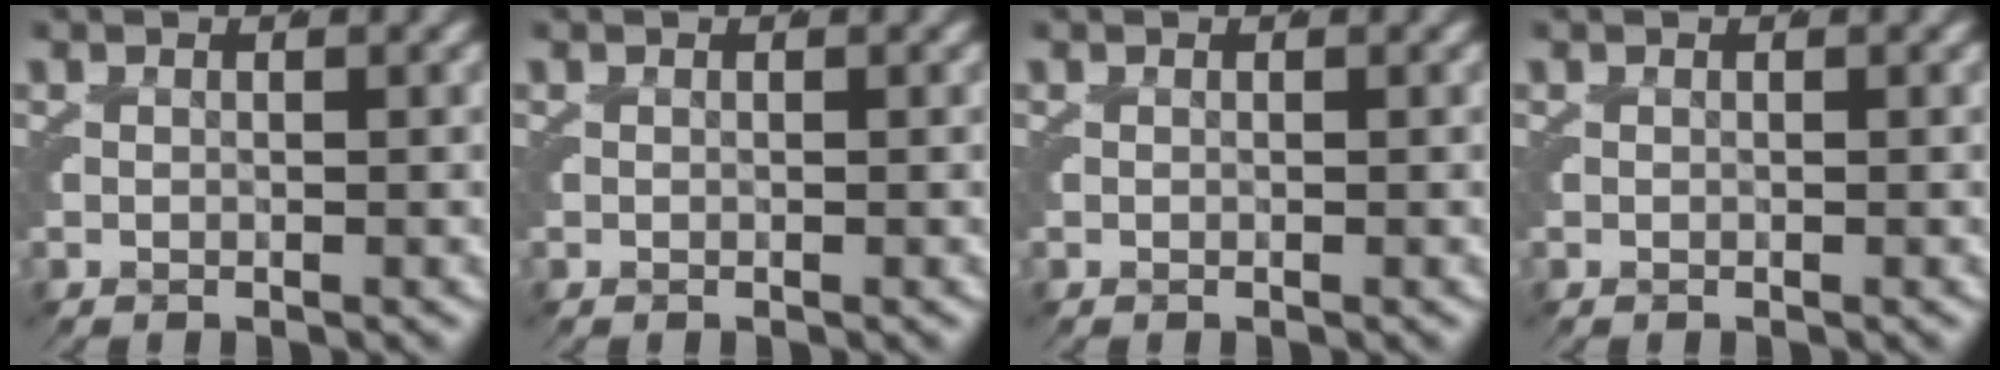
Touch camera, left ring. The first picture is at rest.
{"total": 0.0}
{"total": 0.0}
{"total": 0.0}